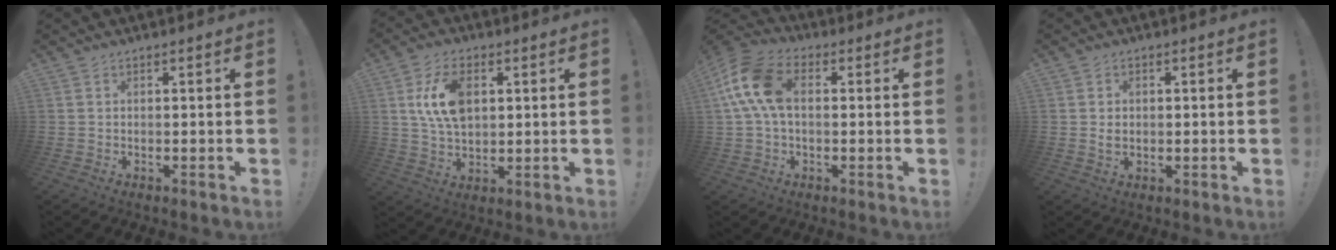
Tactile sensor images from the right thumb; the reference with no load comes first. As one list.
[{"total": 12.5, "force": [3.2, 8.0, 9.2], "torque": [-0.185, 0.004, 0.056]}, {"total": 13.4, "force": [2.1, 8.4, 10.2], "torque": [-0.201, 0.008, 0.044]}, {"total": 2.1, "force": [0.3, 1.8, 1.0], "torque": [-0.010, 0.003, 0.005]}]